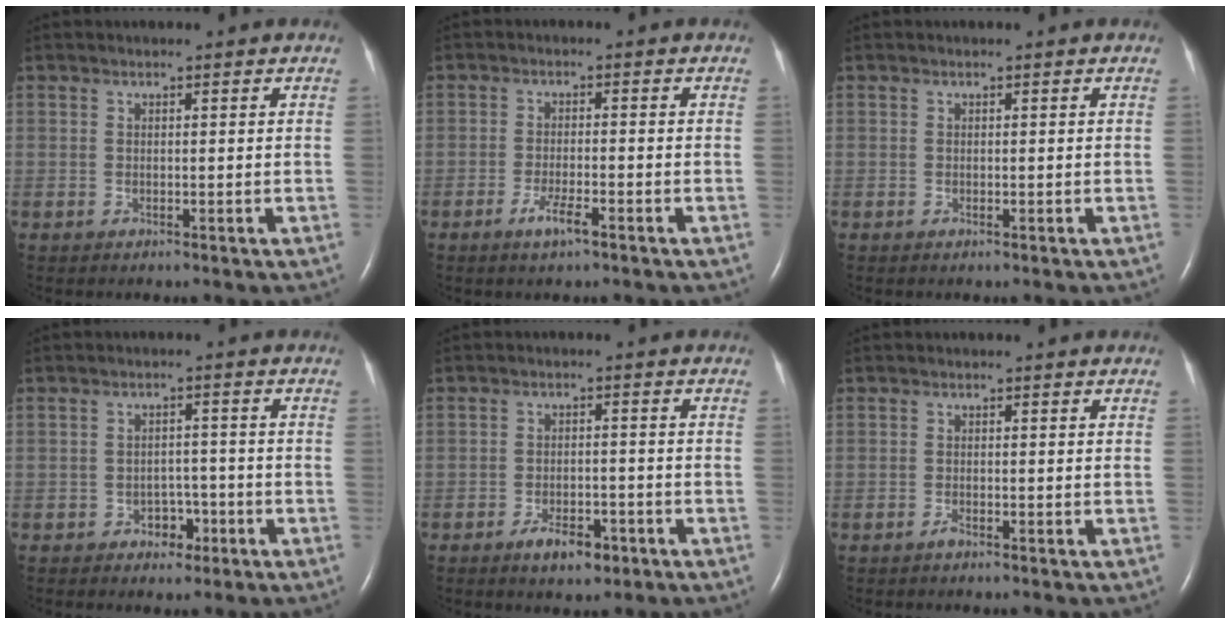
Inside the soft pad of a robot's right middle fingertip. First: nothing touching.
{"total": 3.7, "force": [-2.3, 0.4, 2.8], "torque": [-0.058, -0.004, -0.042]}
{"total": 0.0}
{"total": 3.3, "force": [-1.8, 2.3, 1.6], "torque": [-0.017, 0.008, -0.021]}
{"total": 4.6, "force": [-2.9, 2.0, 3.0], "torque": [-0.049, 0.003, -0.044]}
{"total": 0.7, "force": [-0.6, 0.0, 0.4], "torque": [-0.010, -0.001, -0.010]}